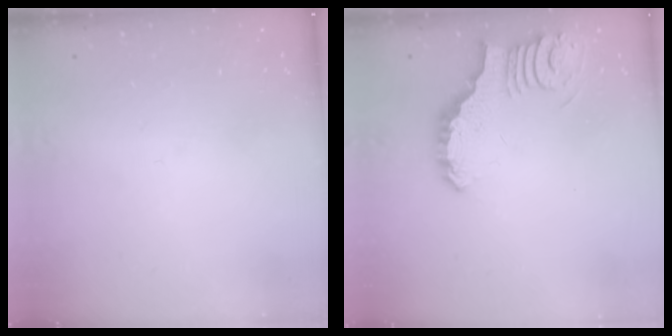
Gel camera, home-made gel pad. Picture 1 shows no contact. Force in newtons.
{"total": 3.6, "press": 3.6, "slide": 0.6}